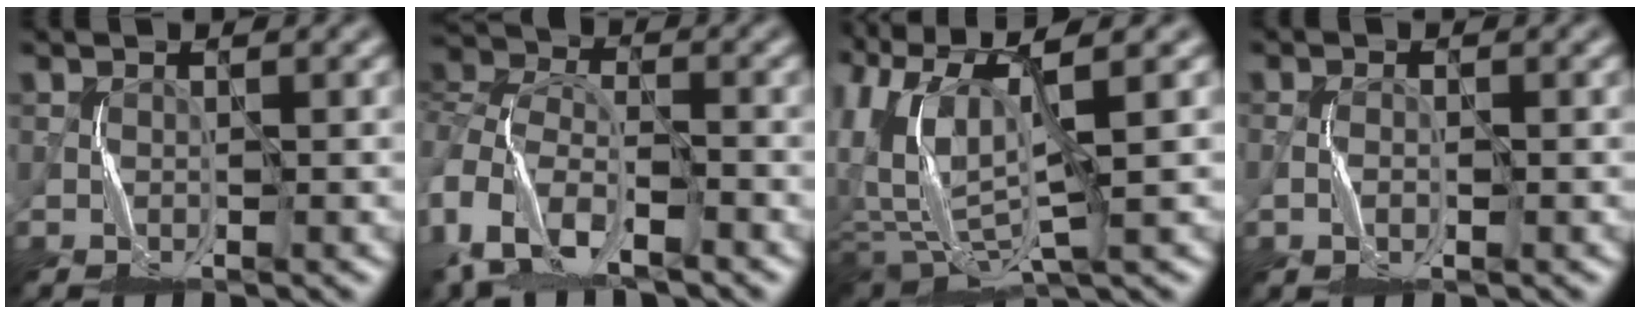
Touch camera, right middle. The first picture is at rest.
{"total": 13.2, "force": [-6.7, 8.9, 7.1], "torque": [-0.164, -0.008, -0.126]}
{"total": 8.9, "force": [2.7, 4.0, 7.4], "torque": [-0.183, -0.003, 0.056]}
{"total": 0.9, "force": [-0.7, 0.4, 0.5], "torque": [-0.009, 0.002, -0.014]}